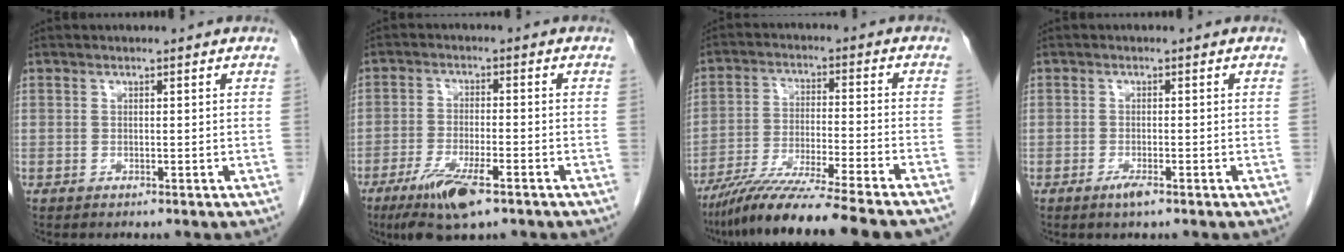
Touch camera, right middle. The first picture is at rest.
{"total": 8.6, "force": [-5.2, 1.7, 6.6], "torque": [-0.127, -0.017, -0.089]}
{"total": 15.8, "force": [-13.3, -1.3, 8.6], "torque": [-0.145, -0.043, -0.218]}
{"total": 1.8, "force": [-1.1, 0.3, 1.3], "torque": [-0.027, -0.003, -0.021]}